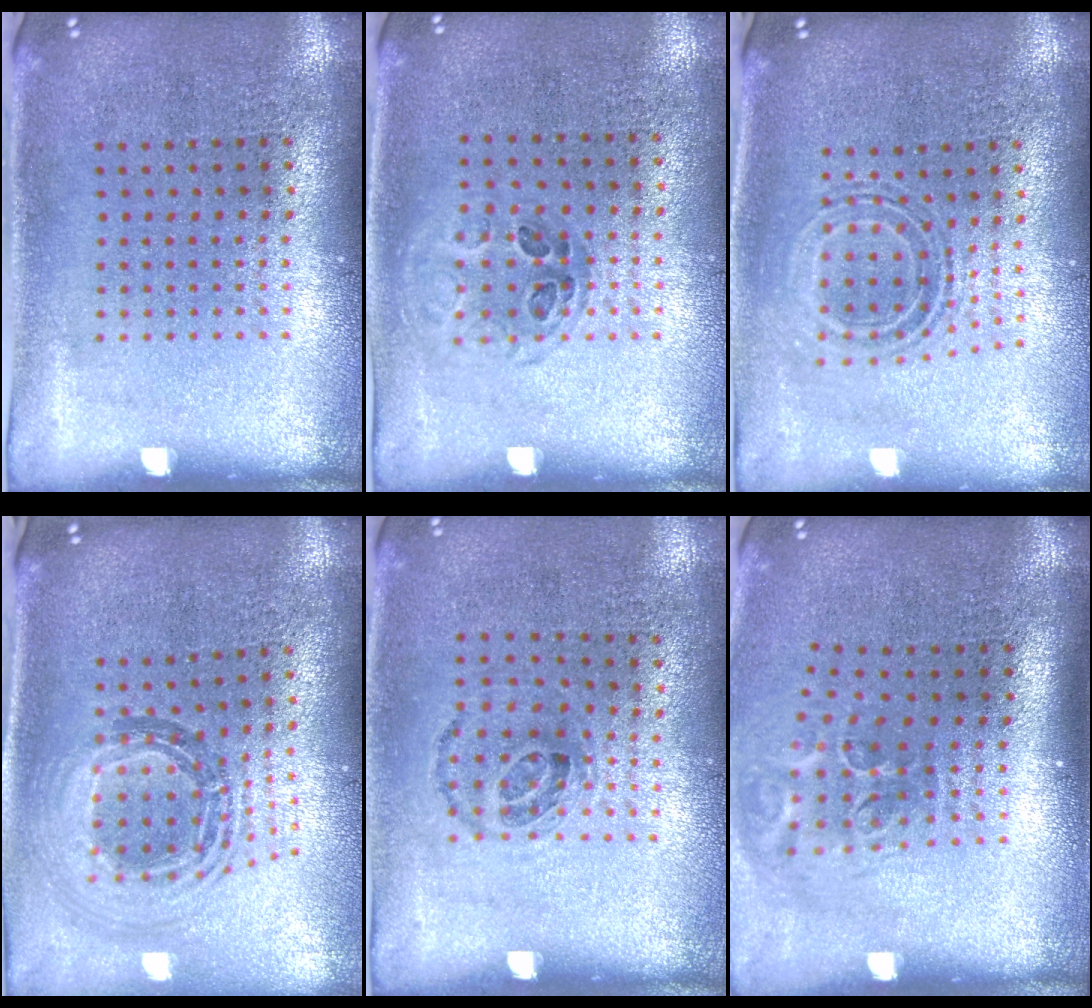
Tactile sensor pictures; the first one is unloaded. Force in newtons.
{"total": 1.0, "press": 0.7, "slide": 0.6}
{"total": 0.8, "press": 0.8, "slide": 0.3}
{"total": 1.1, "press": 1.0, "slide": 0.5}
{"total": 1.0, "press": 0.7, "slide": 0.7}
{"total": 2.0, "press": 1.2, "slide": 1.6}